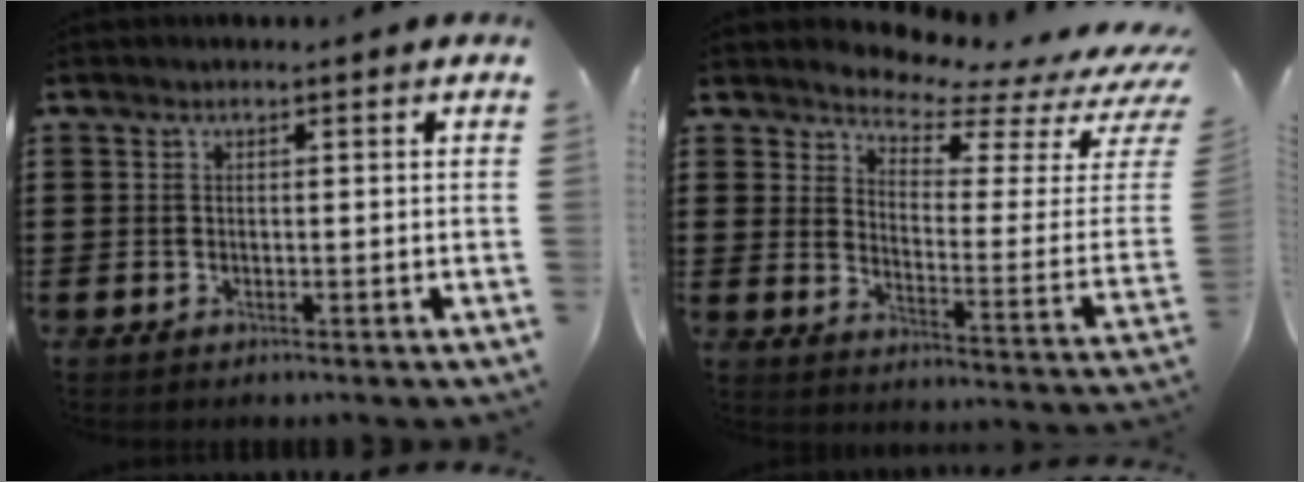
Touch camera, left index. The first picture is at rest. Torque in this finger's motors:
{"motor_torque": [2.14, 0.00, 0.10, -0.03]}